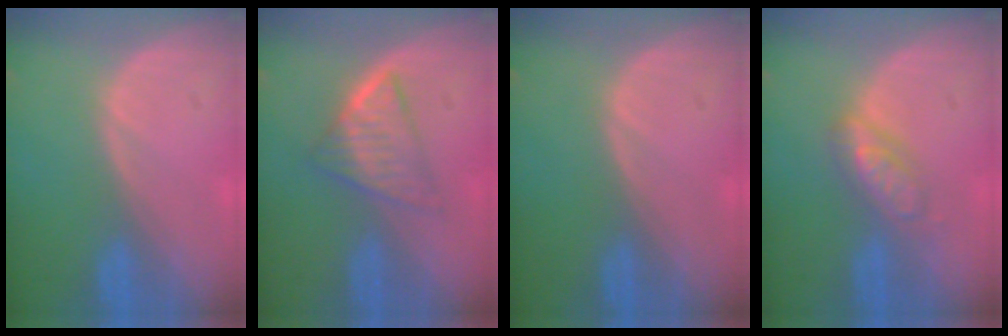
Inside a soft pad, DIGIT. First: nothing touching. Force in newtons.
{"total": 5.5, "press": 5.3, "slide": 1.5}
{"total": 0.0}
{"total": 4.5, "press": 4.5, "slide": 0.6}